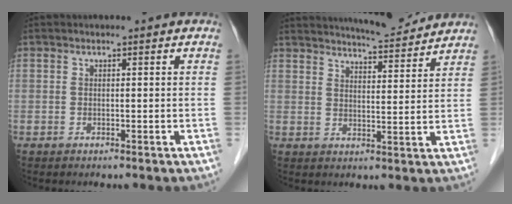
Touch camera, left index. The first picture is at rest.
{"total": 10.0, "force": [9.5, 0.6, 2.9], "torque": [-0.049, 0.003, 0.132]}